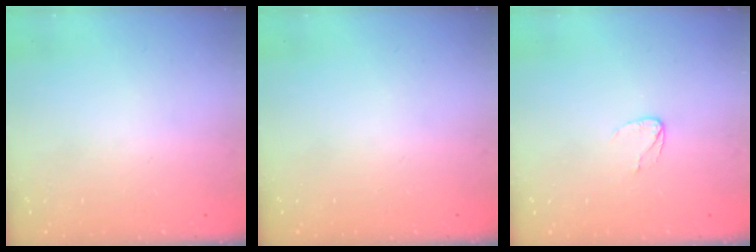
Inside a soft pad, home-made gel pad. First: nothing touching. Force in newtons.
{"total": 0.0}
{"total": 3.8, "press": 3.7, "slide": 0.3}